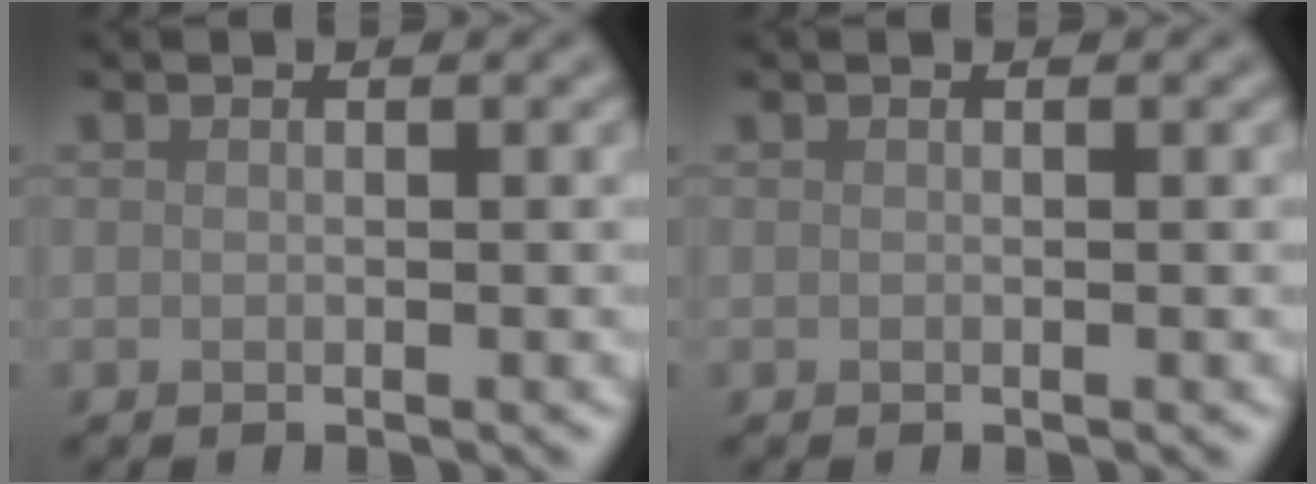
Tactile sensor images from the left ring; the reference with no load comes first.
{"total": 0.0}